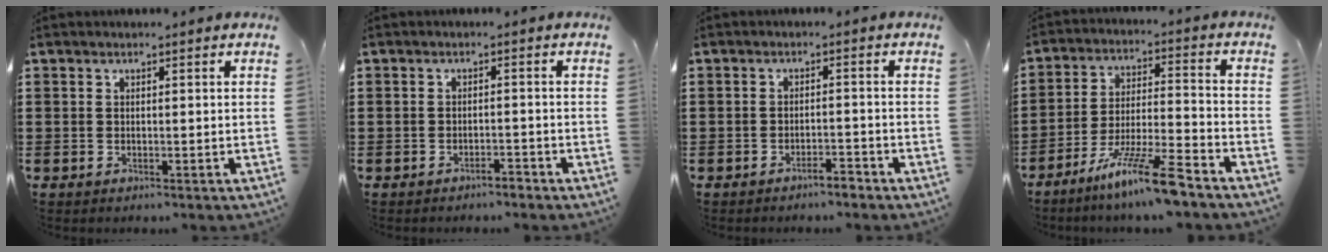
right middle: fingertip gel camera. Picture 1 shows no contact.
{"total": 1.7, "force": [-1.7, 0.2, 0.3], "torque": [-0.012, 0.003, -0.034]}
{"total": 2.1, "force": [-2.1, 0.2, 0.6], "torque": [-0.015, 0.003, -0.041]}
{"total": 11.2, "force": [-8.4, 0.6, 7.3], "torque": [-0.133, 0.009, -0.160]}